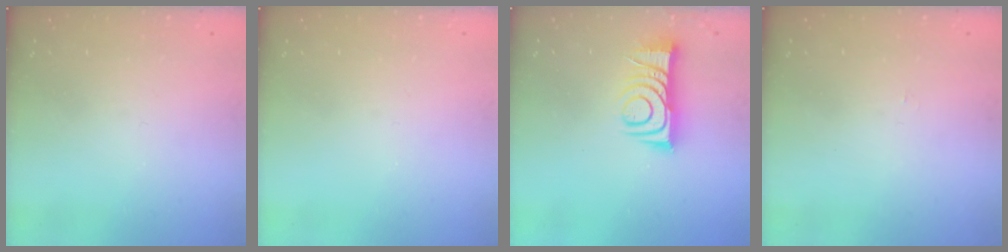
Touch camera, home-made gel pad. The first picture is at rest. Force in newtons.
{"total": 0.0}
{"total": 9.3, "press": 9.3, "slide": 0.6}
{"total": 2.2, "press": 2.2, "slide": 0.3}